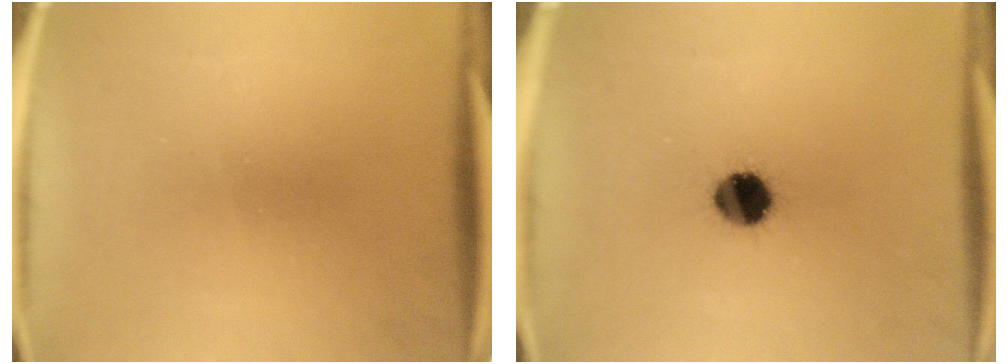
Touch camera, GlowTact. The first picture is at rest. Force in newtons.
{"total": 8.0}